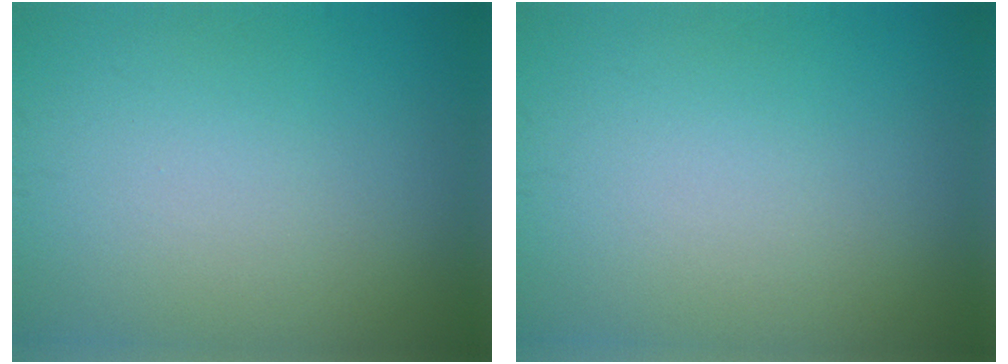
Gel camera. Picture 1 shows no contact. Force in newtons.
{"total": 0.0}